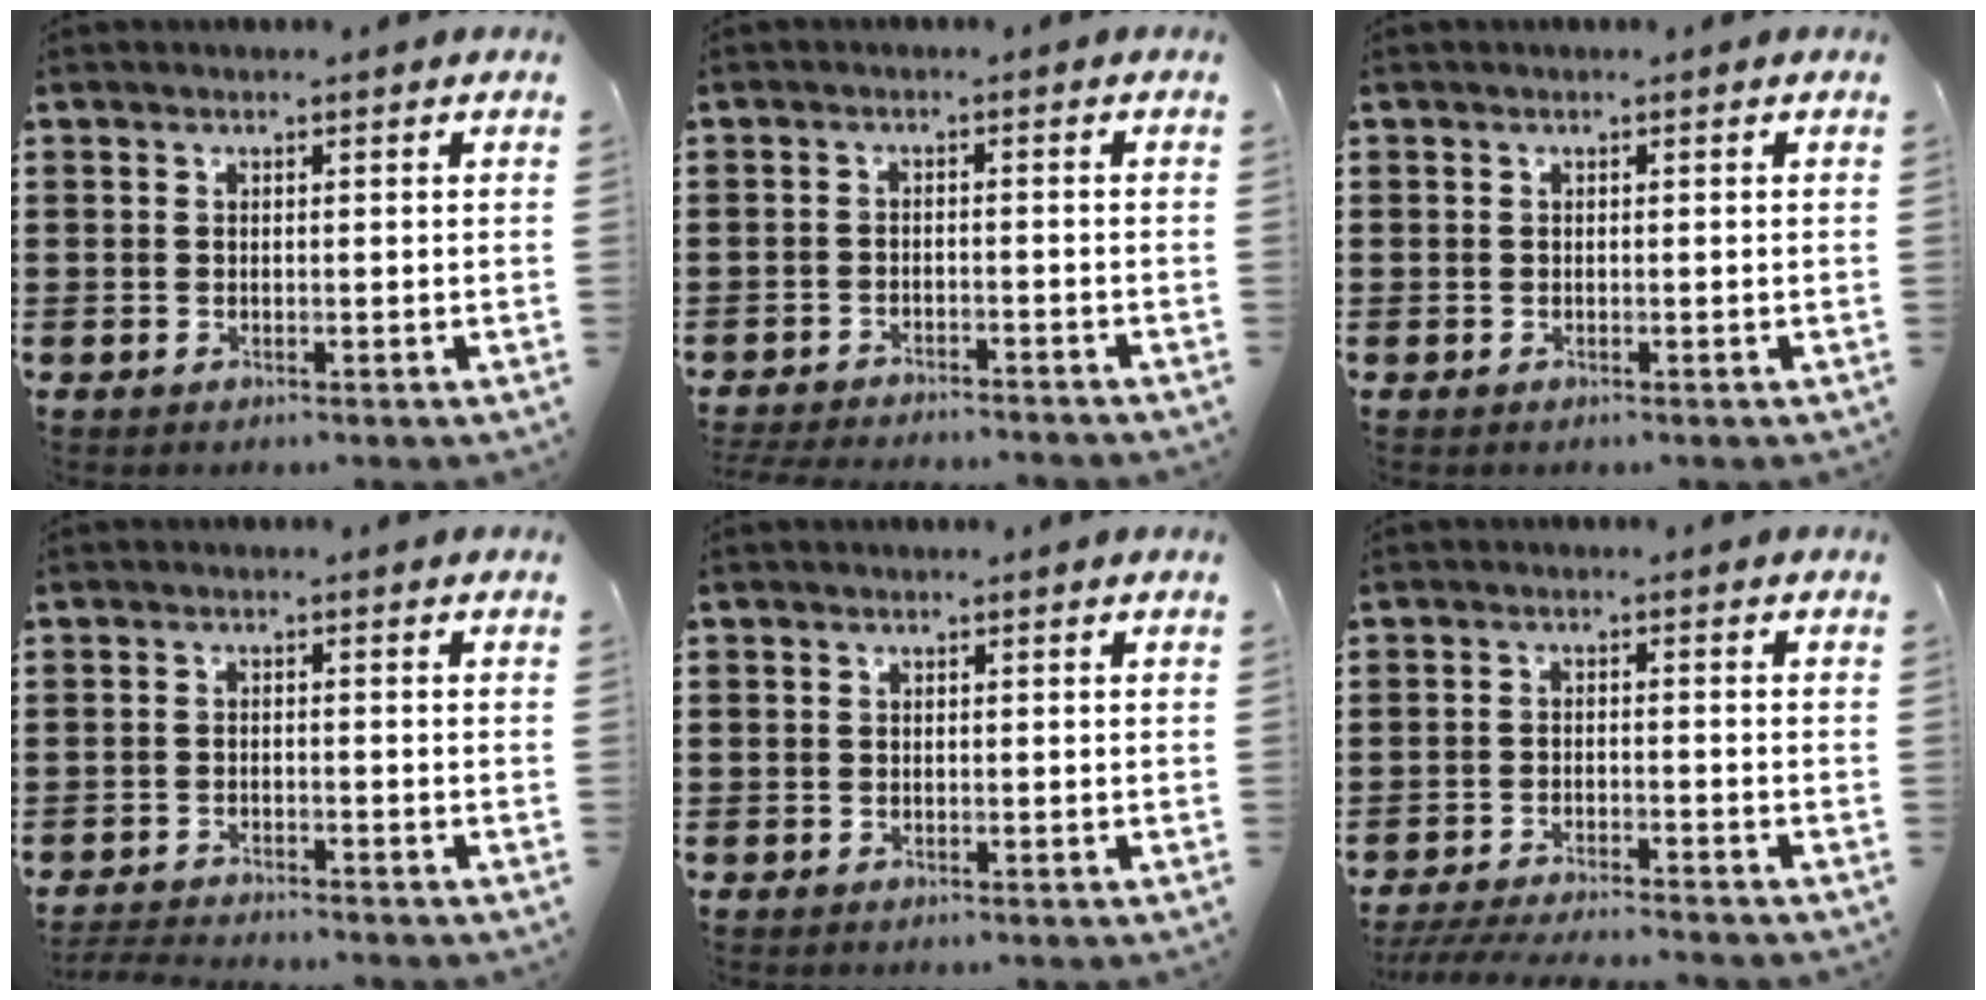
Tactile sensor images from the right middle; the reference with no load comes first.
{"total": 2.7, "force": [-2.7, 0.0, 0.2], "torque": [-0.006, -0.002, -0.057]}
{"total": 0.0}
{"total": 2.6, "force": [-2.6, 0.1, 0.1], "torque": [-0.013, -0.005, -0.058]}
{"total": 0.9, "force": [-0.4, 0.8, 0.1], "torque": [-0.003, 0.003, -0.008]}
{"total": 4.1, "force": [-4.0, -0.1, 1.0], "torque": [-0.023, -0.007, -0.083]}